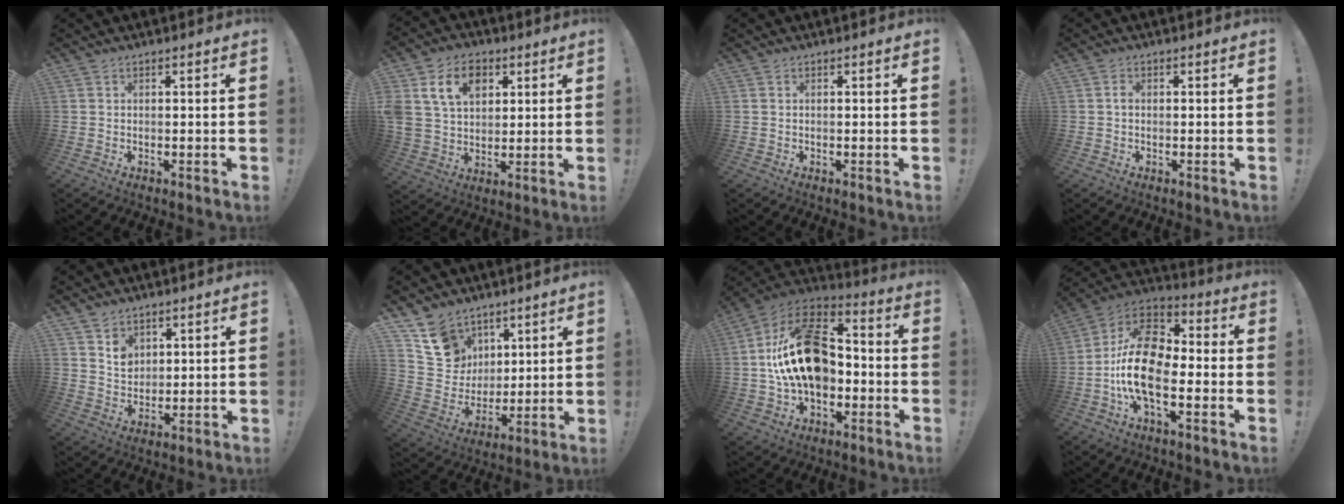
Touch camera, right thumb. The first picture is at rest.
{"total": 13.9, "force": [5.6, 10.4, 7.5], "torque": [-0.125, -0.013, 0.106]}
{"total": 0.0}
{"total": 0.8, "force": [-0.3, 0.6, 0.5], "torque": [-0.014, 0.007, -0.007]}
{"total": 5.7, "force": [3.6, 4.2, 1.2], "torque": [-0.010, -0.031, 0.066]}
{"total": 12.8, "force": [8.2, 9.4, 3.1], "torque": [-0.059, -0.057, 0.167]}
{"total": 22.3, "force": [0.7, 14.2, 17.2], "torque": [-0.307, 0.020, 0.018]}
{"total": 19.1, "force": [-4.1, 10.8, 15.2], "torque": [-0.287, 0.031, -0.063]}